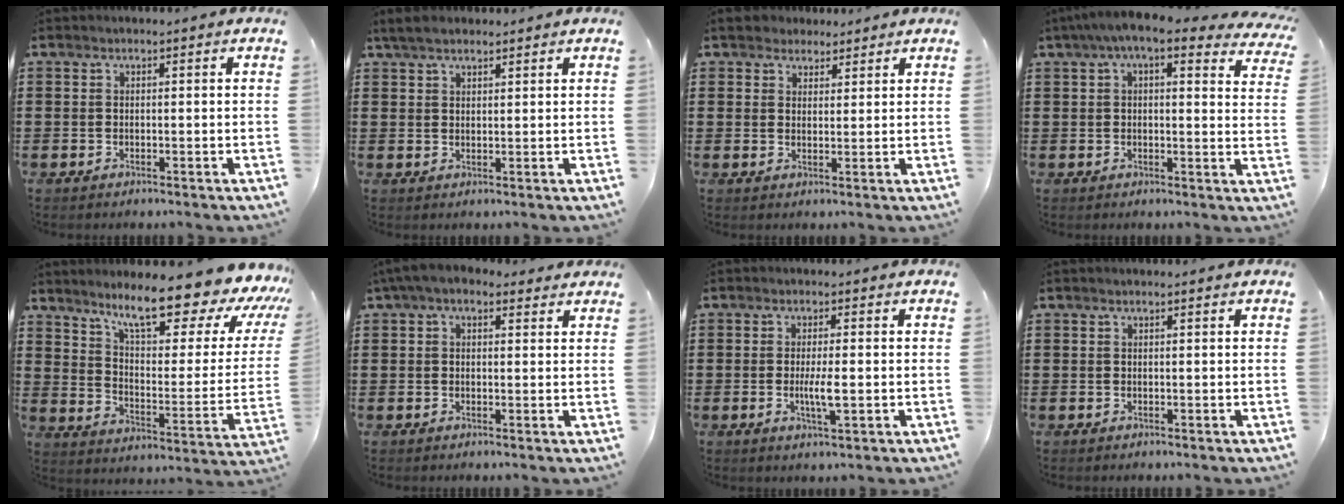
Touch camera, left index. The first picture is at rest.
{"total": 2.8, "force": [2.2, 1.0, 1.5], "torque": [-0.035, 0.005, 0.042]}
{"total": 2.9, "force": [2.4, 1.6, -0.1], "torque": [-0.010, 0.006, 0.047]}
{"total": 6.8, "force": [4.7, 1.1, 4.8], "torque": [-0.106, -0.007, 0.081]}
{"total": 13.1, "force": [10.5, 1.8, 7.6], "torque": [-0.137, -0.077, 0.170]}
{"total": 3.6, "force": [2.3, 1.8, 2.0], "torque": [-0.048, 0.003, 0.040]}
{"total": 3.9, "force": [-0.4, 0.6, 3.8], "torque": [-0.073, -0.006, -0.010]}
{"total": 0.0}